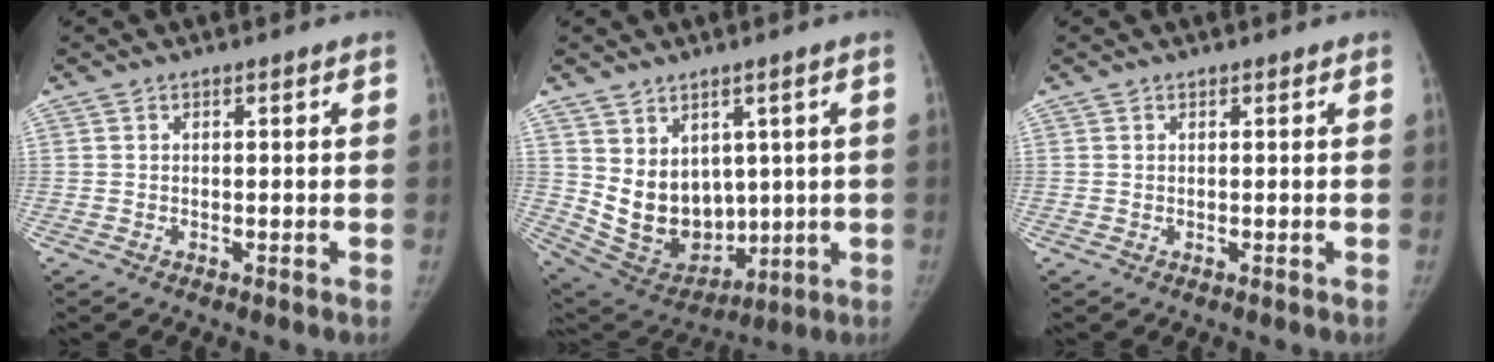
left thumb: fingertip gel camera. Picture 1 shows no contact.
{"total": 13.0, "force": [1.8, 10.1, 8.0], "torque": [-0.095, -0.015, 0.076]}
{"total": 0.0}